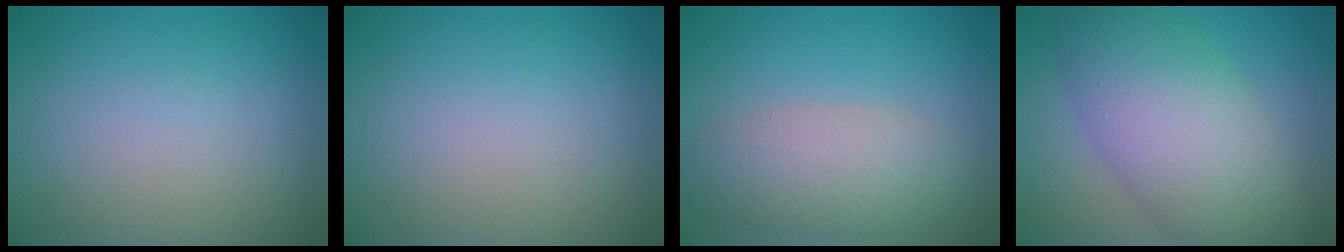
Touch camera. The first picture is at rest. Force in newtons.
{"total": 0.0}
{"total": 5.0, "press": 5.0, "slide": 0.3}
{"total": 8.9, "press": 8.9, "slide": 0.3}